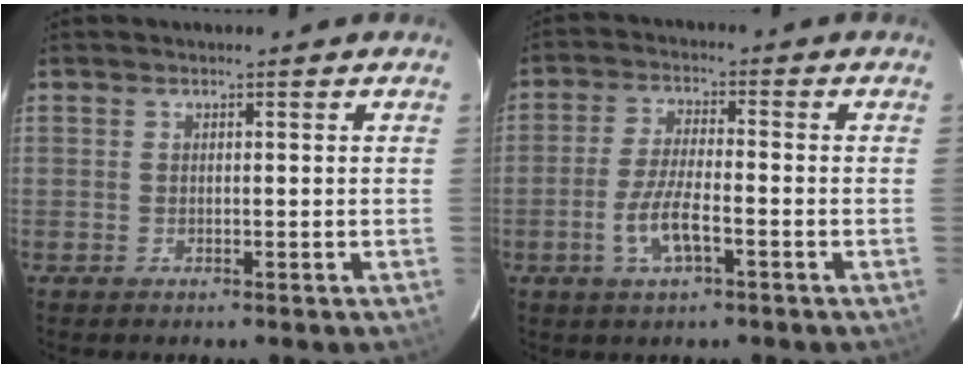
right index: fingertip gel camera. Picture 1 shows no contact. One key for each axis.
{"total": 7.0, "fx": -3.0, "fy": 1.9, "fz": 6.0, "tx": -0.126, "ty": -0.004, "tz": -0.057}